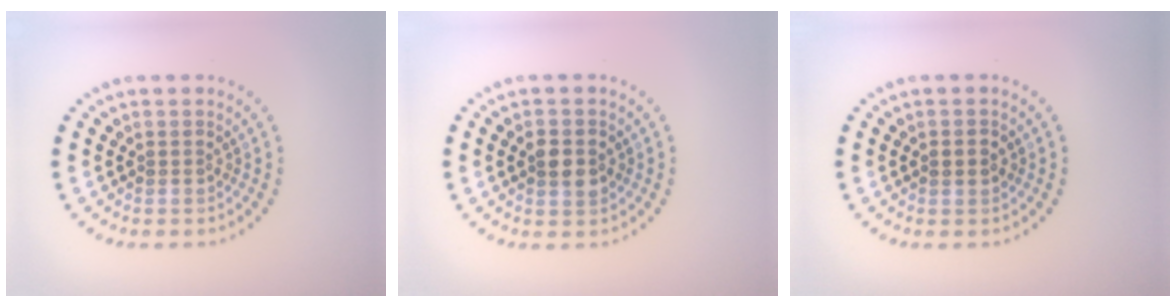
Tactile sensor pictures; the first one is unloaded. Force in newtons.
{"total": 2.6, "press": 2.6, "slide": 0.1}
{"total": 1.7, "press": 1.7, "slide": 0.2}